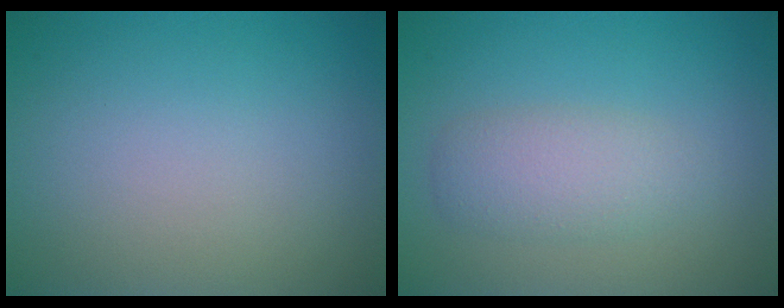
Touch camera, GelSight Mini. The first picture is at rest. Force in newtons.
{"total": 3.0, "press": 3.0, "slide": 0.1}